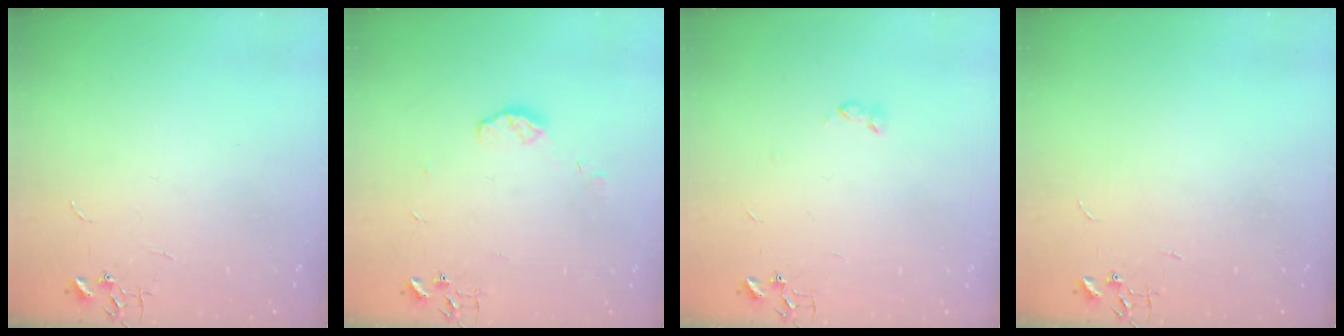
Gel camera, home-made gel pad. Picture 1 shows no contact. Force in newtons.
{"total": 6.0, "press": 6.0, "slide": 0.5}
{"total": 2.6, "press": 2.5, "slide": 0.5}
{"total": 0.0}